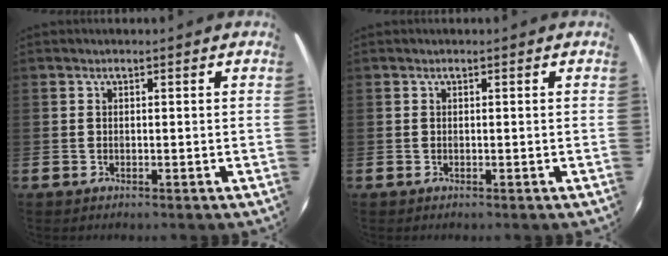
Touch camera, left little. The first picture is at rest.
{"total": 0.0}